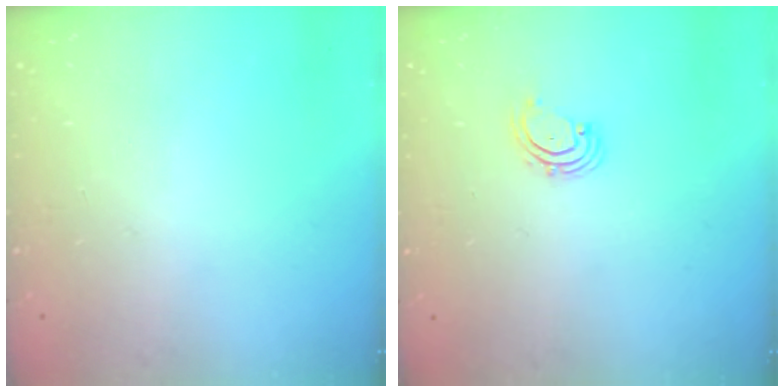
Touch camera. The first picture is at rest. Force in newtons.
{"total": 2.0, "press": 2.0, "slide": 0.4}